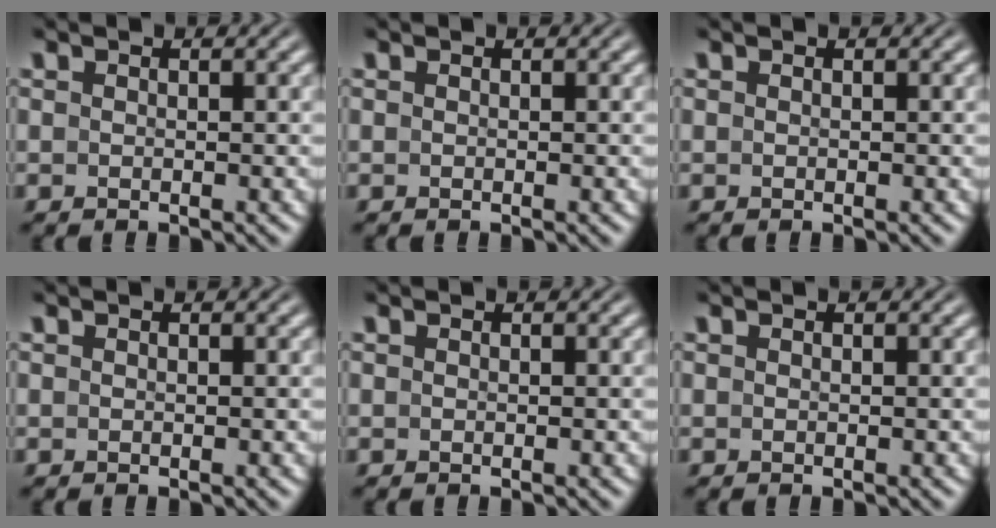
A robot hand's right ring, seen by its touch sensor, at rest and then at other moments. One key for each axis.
{"total": 0.0}
{"total": 0.0}
{"total": 0.0}
{"total": 0.0}
{"total": 0.0}